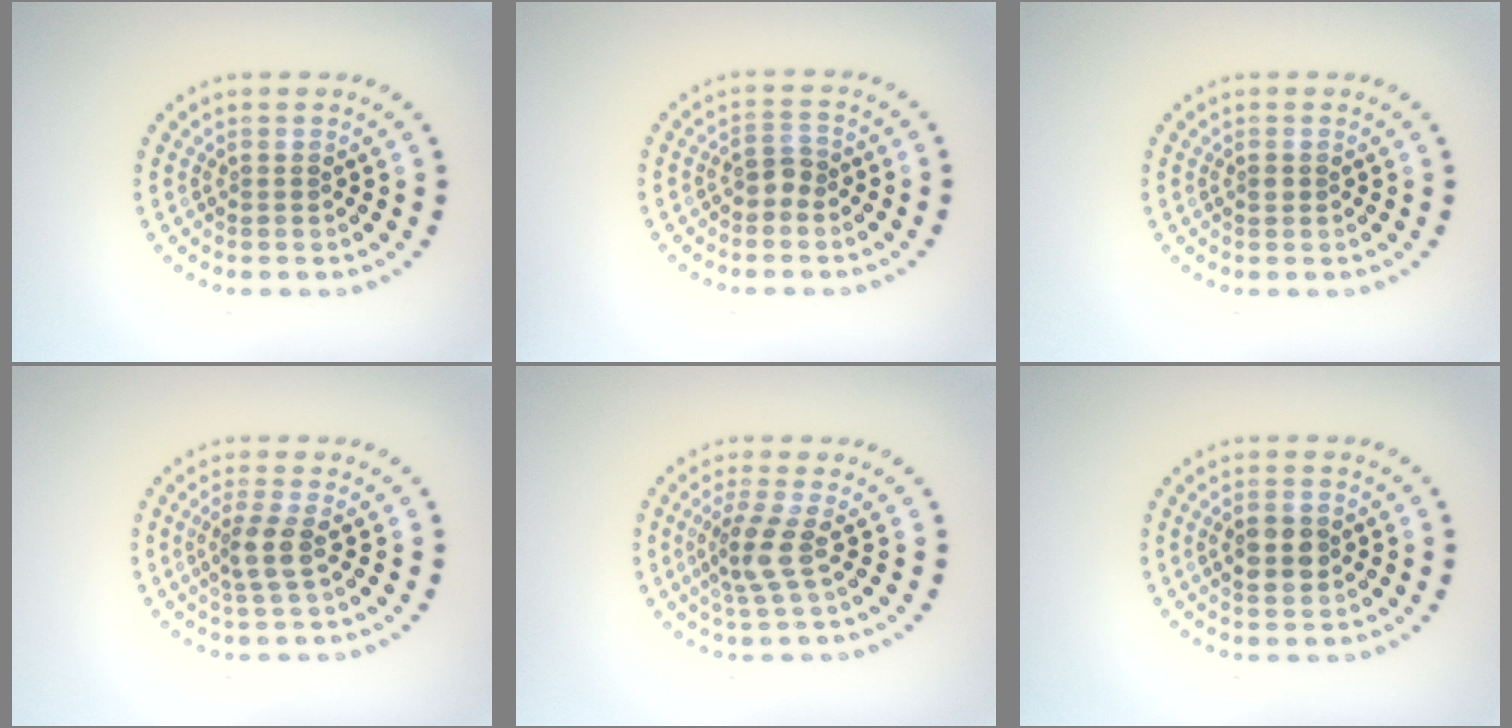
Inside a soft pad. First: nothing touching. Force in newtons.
{"total": 1.5, "press": 1.3, "slide": 0.8}
{"total": 0.7, "press": 0.7, "slide": 0.1}
{"total": 2.3, "press": 1.9, "slide": 1.3}
{"total": 2.9, "press": 2.1, "slide": 1.9}
{"total": 2.5, "press": 2.5, "slide": 0.1}